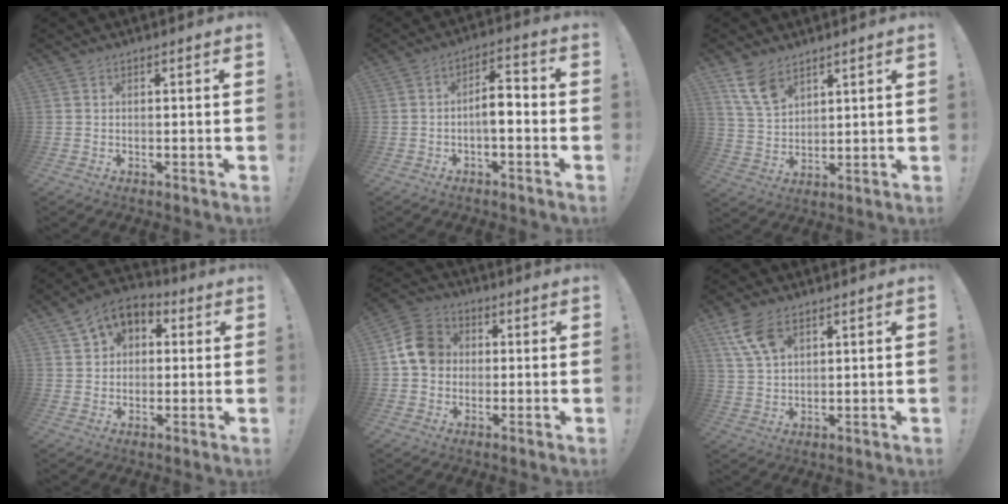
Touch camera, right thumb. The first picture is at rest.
{"total": 7.2, "force": [-1.7, 3.2, 6.2], "torque": [-0.091, 0.010, -0.031]}
{"total": 9.8, "force": [6.6, 5.6, 4.6], "torque": [-0.086, -0.032, 0.131]}
{"total": 8.0, "force": [3.9, 6.1, 3.3], "torque": [-0.050, -0.017, 0.077]}
{"total": 11.0, "force": [1.3, 9.5, 5.5], "torque": [-0.080, 0.016, 0.030]}
{"total": 9.4, "force": [5.1, 5.2, 5.9], "torque": [-0.111, -0.014, 0.099]}